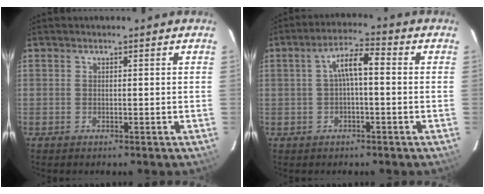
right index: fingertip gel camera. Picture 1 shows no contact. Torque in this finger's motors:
{"motor_torque": [0.55, -0.32, 0.44, 0.10]}